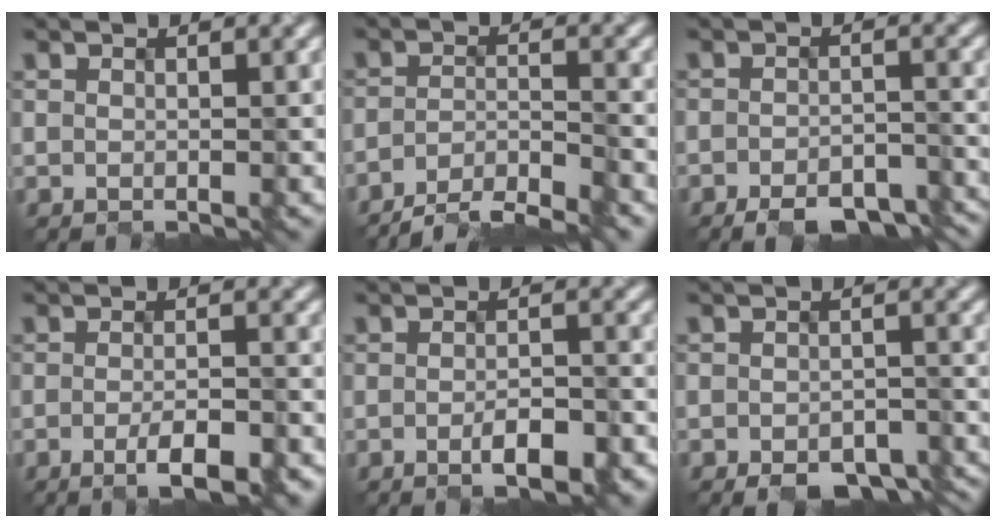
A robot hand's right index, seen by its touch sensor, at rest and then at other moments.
{"total": 5.1, "force": [-4.5, 0.7, 2.3], "torque": [-0.031, -0.002, -0.082]}
{"total": 4.8, "force": [-3.9, 1.5, 2.3], "torque": [-0.028, -0.004, -0.054]}
{"total": 3.9, "force": [-2.0, 0.9, 3.2], "torque": [-0.050, -0.006, -0.030]}
{"total": 3.6, "force": [-1.8, 1.2, 2.9], "torque": [-0.050, -0.009, -0.026]}
{"total": 4.4, "force": [-3.5, 1.8, 1.9], "torque": [-0.019, -0.009, -0.049]}